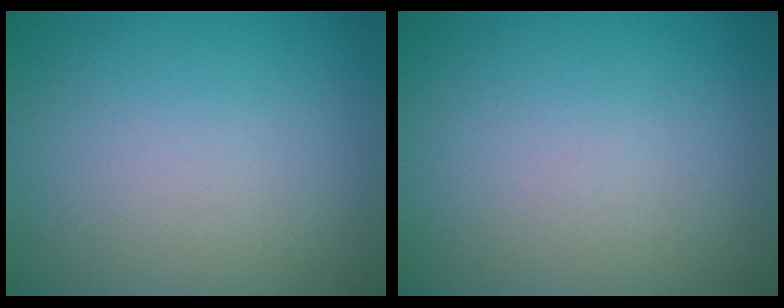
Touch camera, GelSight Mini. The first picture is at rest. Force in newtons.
{"total": 0.0}